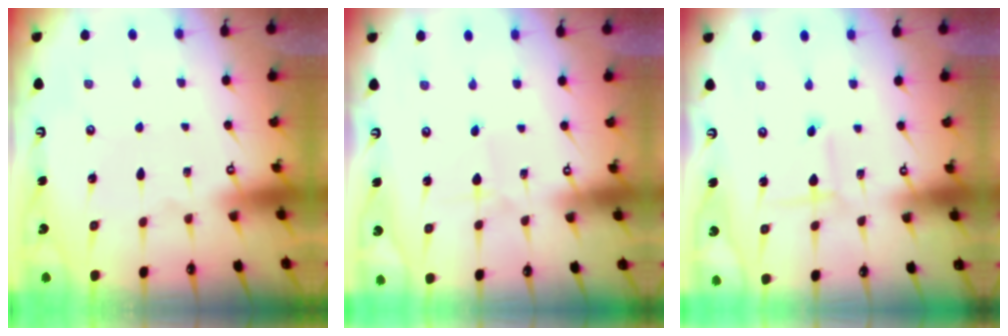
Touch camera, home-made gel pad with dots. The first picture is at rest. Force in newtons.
{"total": 1.4, "press": 1.4, "slide": 0.2}
{"total": 1.4, "press": 1.3, "slide": 0.1}